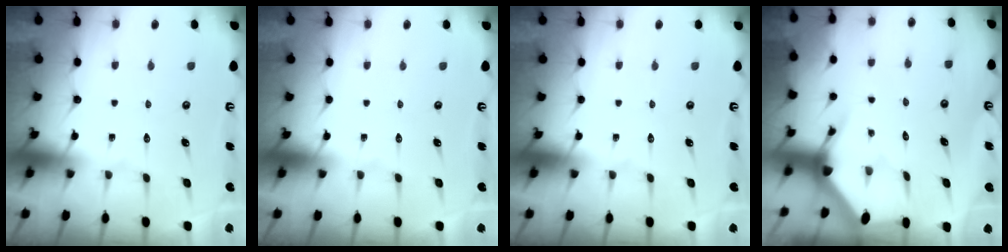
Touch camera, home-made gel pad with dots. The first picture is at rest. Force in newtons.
{"total": 0.0}
{"total": 0.0}
{"total": 2.9, "press": 2.9, "slide": 0.2}